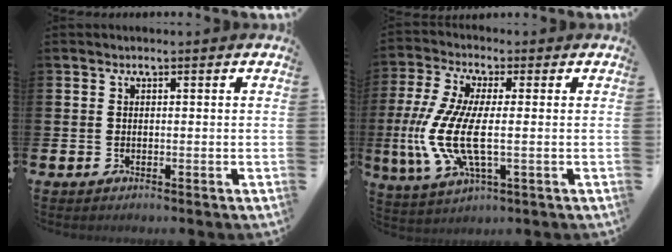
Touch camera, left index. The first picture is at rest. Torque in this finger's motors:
{"motor_torque": [0.93, 0.19, 0.65, 0.21]}